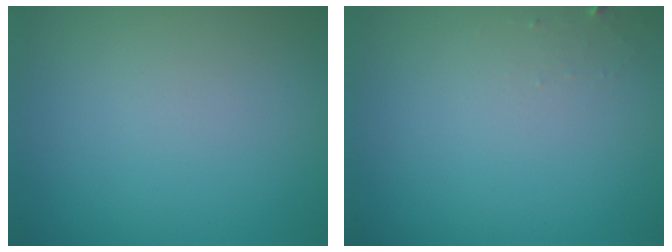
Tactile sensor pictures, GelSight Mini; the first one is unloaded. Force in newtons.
{"total": 0.6, "press": 0.6, "slide": 0.1}